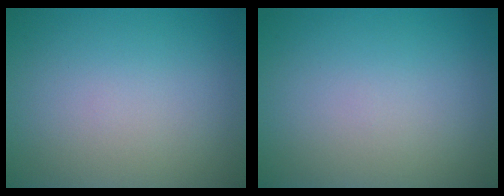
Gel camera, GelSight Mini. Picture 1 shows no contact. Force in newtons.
{"total": 0.0}